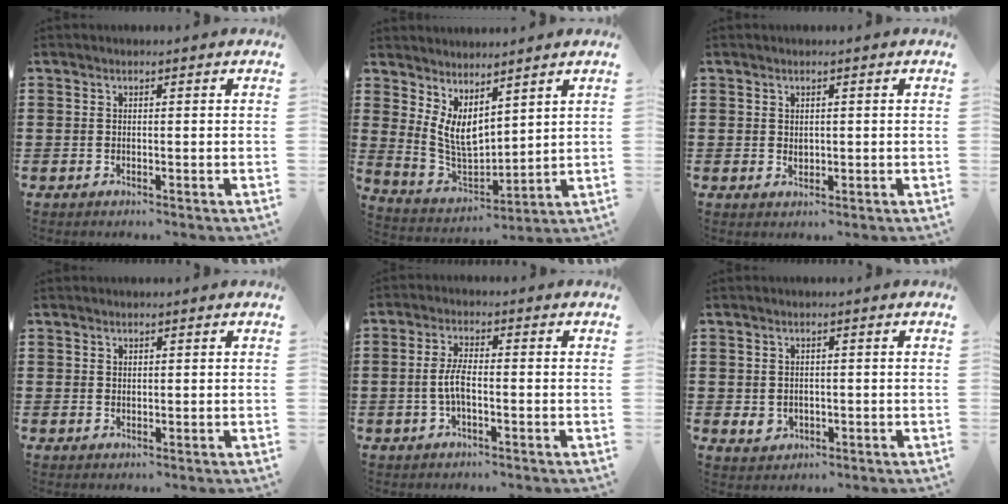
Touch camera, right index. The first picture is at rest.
{"total": 5.6, "force": [3.4, 2.8, 3.5], "torque": [-0.099, -0.027, 0.061]}
{"total": 1.0, "force": [0.4, 0.9, 0.5], "torque": [-0.010, 0.006, 0.006]}
{"total": 0.8, "force": [0.6, 0.5, 0.2], "torque": [-0.005, 0.002, 0.012]}
{"total": 4.2, "force": [-0.8, 1.3, 3.9], "torque": [-0.090, -0.001, -0.023]}
{"total": 1.9, "force": [-0.2, 1.7, 0.9], "torque": [-0.023, 0.007, -0.005]}